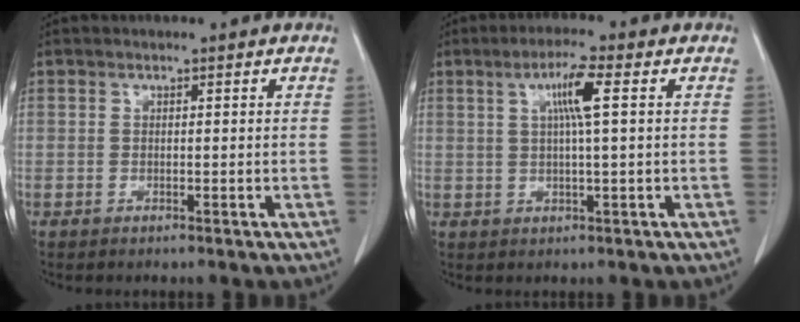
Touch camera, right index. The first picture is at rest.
{"total": 5.9, "force": [1.6, 0.4, 5.7], "torque": [-0.104, 0.005, 0.030]}